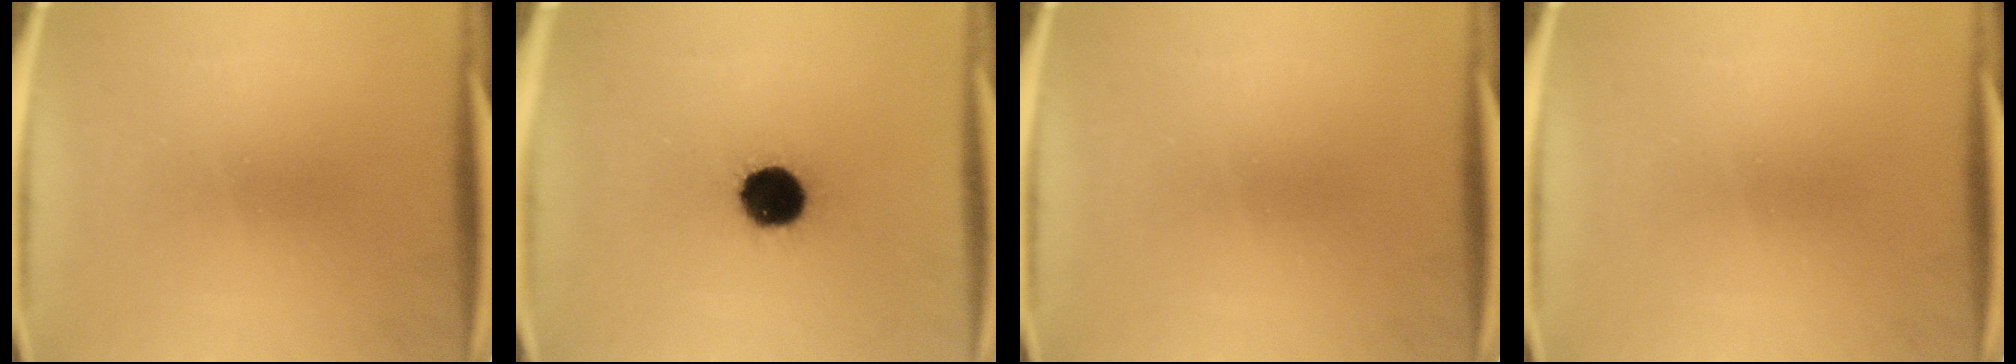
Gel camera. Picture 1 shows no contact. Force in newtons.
{"total": 13.3}
{"total": 0.0}
{"total": 0.0}